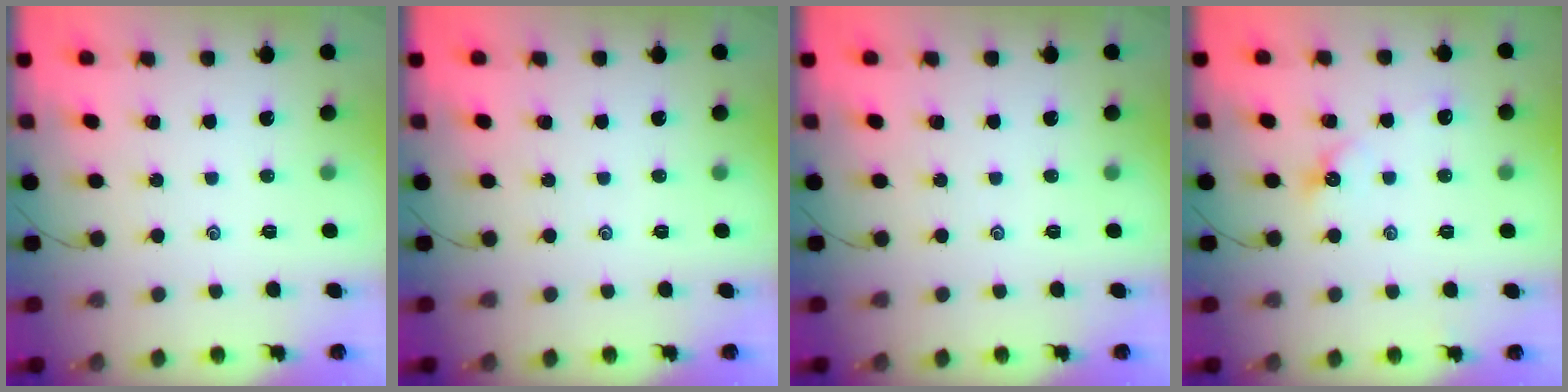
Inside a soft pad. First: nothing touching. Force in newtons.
{"total": 0.0}
{"total": 0.0}
{"total": 6.6, "press": 6.5, "slide": 0.7}